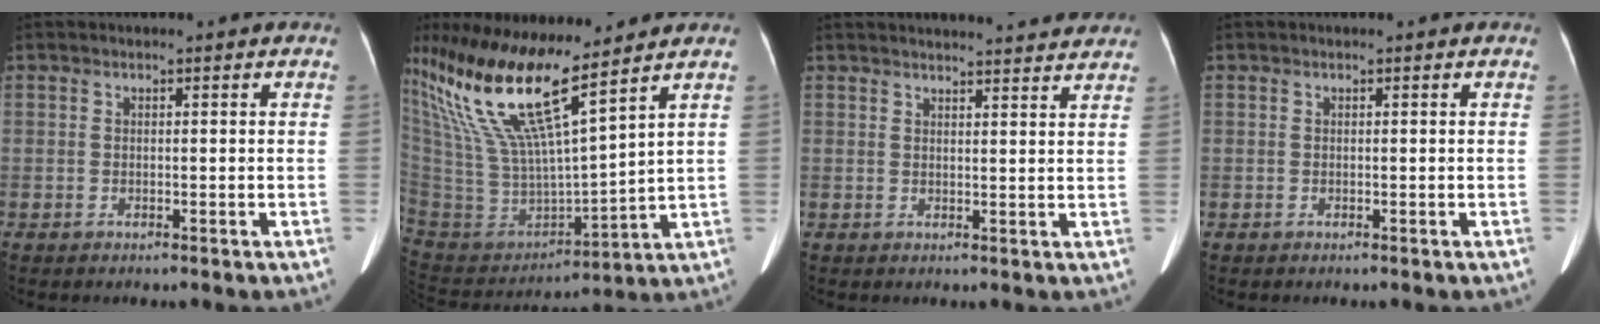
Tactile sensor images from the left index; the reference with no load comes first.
{"total": 19.8, "force": [13.7, 2.2, 14.1], "torque": [-0.300, 0.002, 0.265]}
{"total": 16.7, "force": [16.0, 1.5, 4.4], "torque": [-0.051, 0.013, 0.191]}
{"total": 0.0}